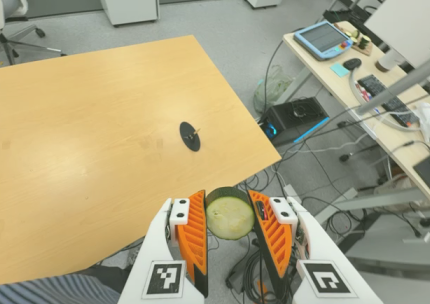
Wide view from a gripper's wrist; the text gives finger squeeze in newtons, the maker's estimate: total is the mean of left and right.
{"total": 12.1, "left": 12.6, "right": 11.6}